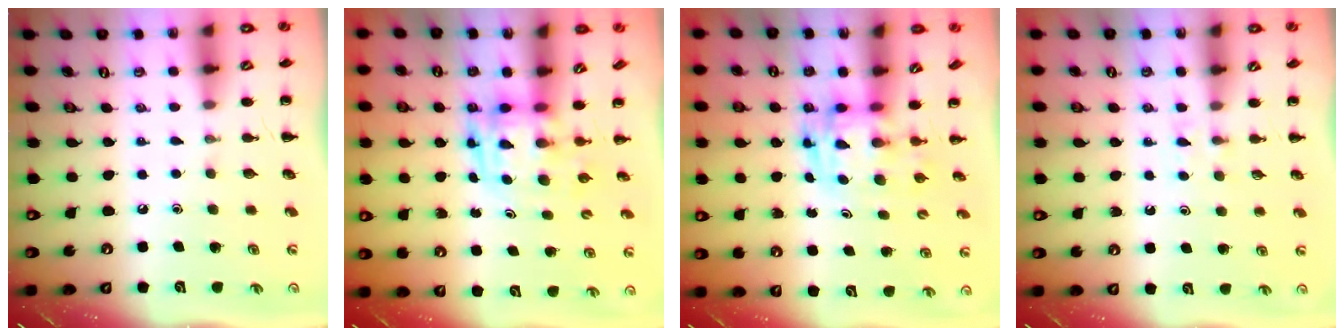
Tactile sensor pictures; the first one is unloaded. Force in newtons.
{"total": 3.9, "press": 3.9, "slide": 0.7}
{"total": 2.9, "press": 2.8, "slide": 0.5}
{"total": 2.8, "press": 2.5, "slide": 1.1}